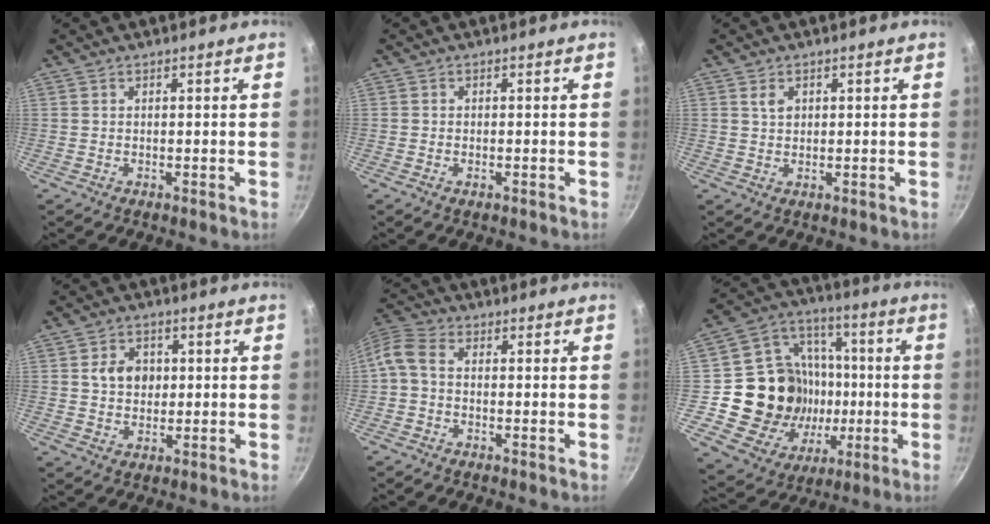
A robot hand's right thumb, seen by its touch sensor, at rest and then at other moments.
{"total": 1.0, "force": [-0.4, 0.5, 0.7], "torque": [-0.014, 0.002, -0.009]}
{"total": 2.3, "force": [0.8, 1.6, 1.4], "torque": [-0.018, -0.004, 0.013]}
{"total": 6.0, "force": [0.8, 4.8, 3.4], "torque": [-0.033, 0.000, 0.008]}
{"total": 5.4, "force": [-1.1, 3.7, 3.8], "torque": [-0.090, 0.025, -0.037]}
{"total": 23.1, "force": [-1.8, 19.8, 11.6], "torque": [-0.178, 0.027, -0.019]}